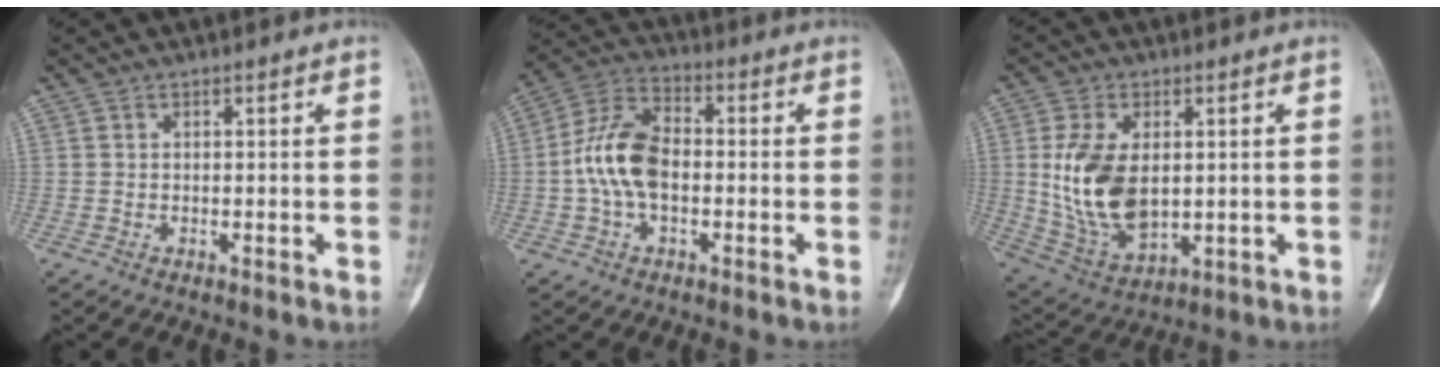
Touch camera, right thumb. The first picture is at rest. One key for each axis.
{"total": 11.1, "fx": -1.0, "fy": 6.6, "fz": 8.9, "tx": -0.175, "ty": 0.034, "tz": -0.027}
{"total": 14.6, "fx": 1.1, "fy": 8.7, "fz": 11.6, "tx": -0.218, "ty": -0.013, "tz": 0.039}